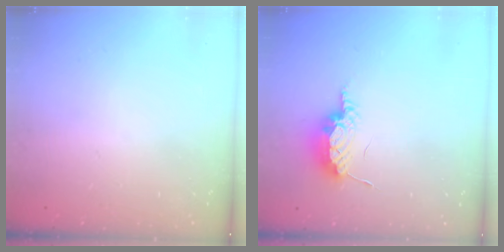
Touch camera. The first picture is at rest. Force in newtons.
{"total": 7.6, "press": 7.5, "slide": 1.4}